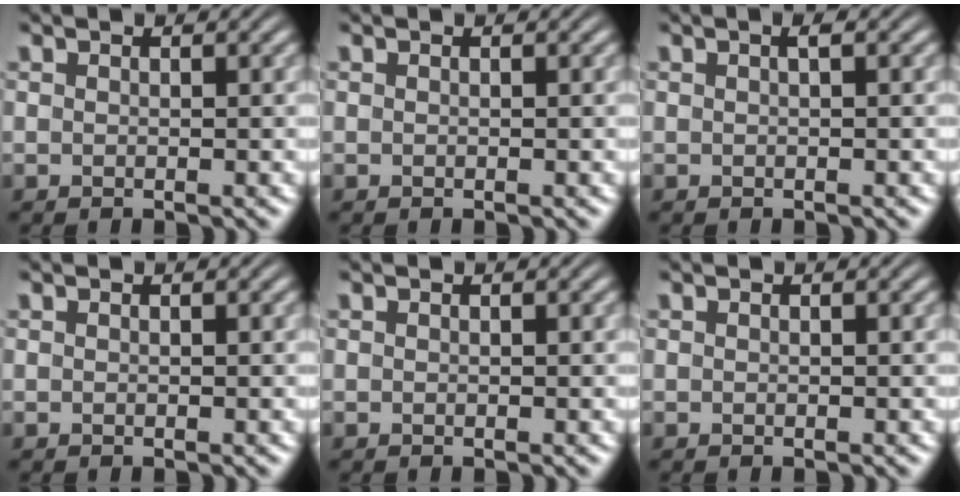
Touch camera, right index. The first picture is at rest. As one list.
[{"total": 0.0}, {"total": 0.5, "force": [-0.1, -0.1, 0.5], "torque": [-0.008, 0.006, -0.002]}, {"total": 0.0}, {"total": 0.0}, {"total": 0.0}]